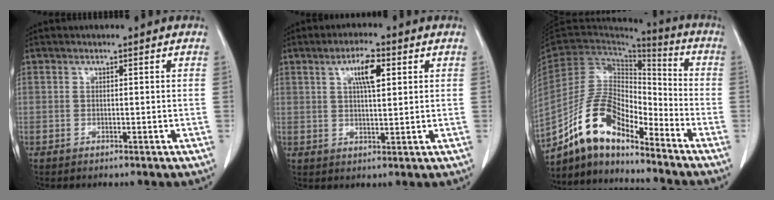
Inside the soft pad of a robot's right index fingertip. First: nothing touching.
{"total": 5.5, "force": [2.2, 1.3, 4.9], "torque": [-0.089, 0.004, 0.037]}
{"total": 12.4, "force": [-9.9, 4.2, 6.1], "torque": [-0.121, 0.031, -0.185]}